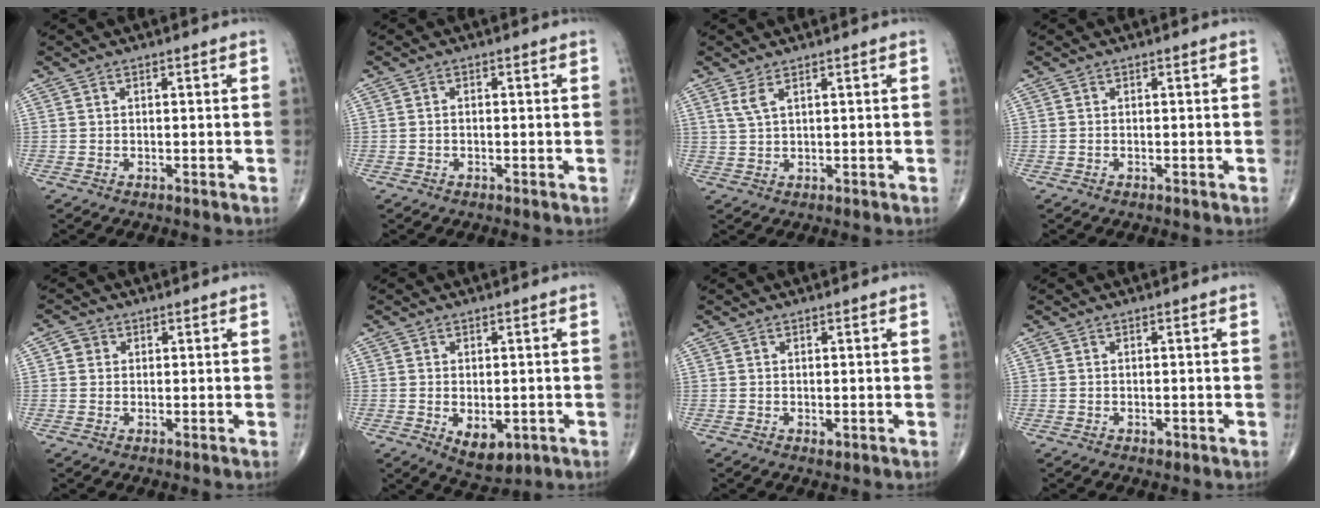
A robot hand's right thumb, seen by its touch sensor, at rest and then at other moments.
{"total": 0.7, "force": [-0.2, 0.5, 0.5], "torque": [-0.009, 0.002, -0.005]}
{"total": 2.5, "force": [1.4, 0.6, 1.9], "torque": [-0.049, -0.001, 0.037]}
{"total": 0.0}
{"total": 2.2, "force": [0.5, 2.0, 0.7], "torque": [-0.002, 0.001, 0.004]}
{"total": 6.4, "force": [-1.7, 3.7, 4.9], "torque": [-0.064, -0.005, -0.011]}
{"total": 0.7, "force": [-0.1, 0.5, 0.6], "torque": [-0.009, -0.003, 0.000]}
{"total": 0.8, "force": [-0.4, 0.5, 0.5], "torque": [-0.007, -0.001, -0.005]}